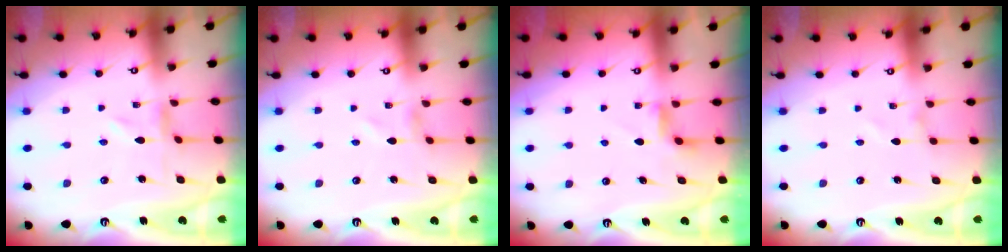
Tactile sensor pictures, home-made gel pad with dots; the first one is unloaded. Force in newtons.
{"total": 1.2, "press": 1.2, "slide": 0.1}
{"total": 2.9, "press": 2.9, "slide": 0.4}
{"total": 1.0, "press": 1.0, "slide": 0.0}